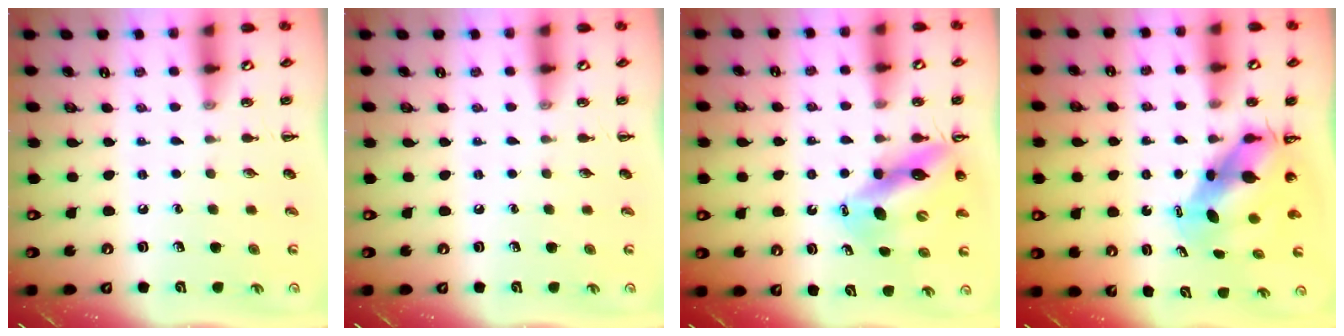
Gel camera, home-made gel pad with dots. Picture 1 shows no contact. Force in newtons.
{"total": 0.0}
{"total": 12.0, "press": 11.4, "slide": 3.7}
{"total": 6.4, "press": 6.2, "slide": 1.8}